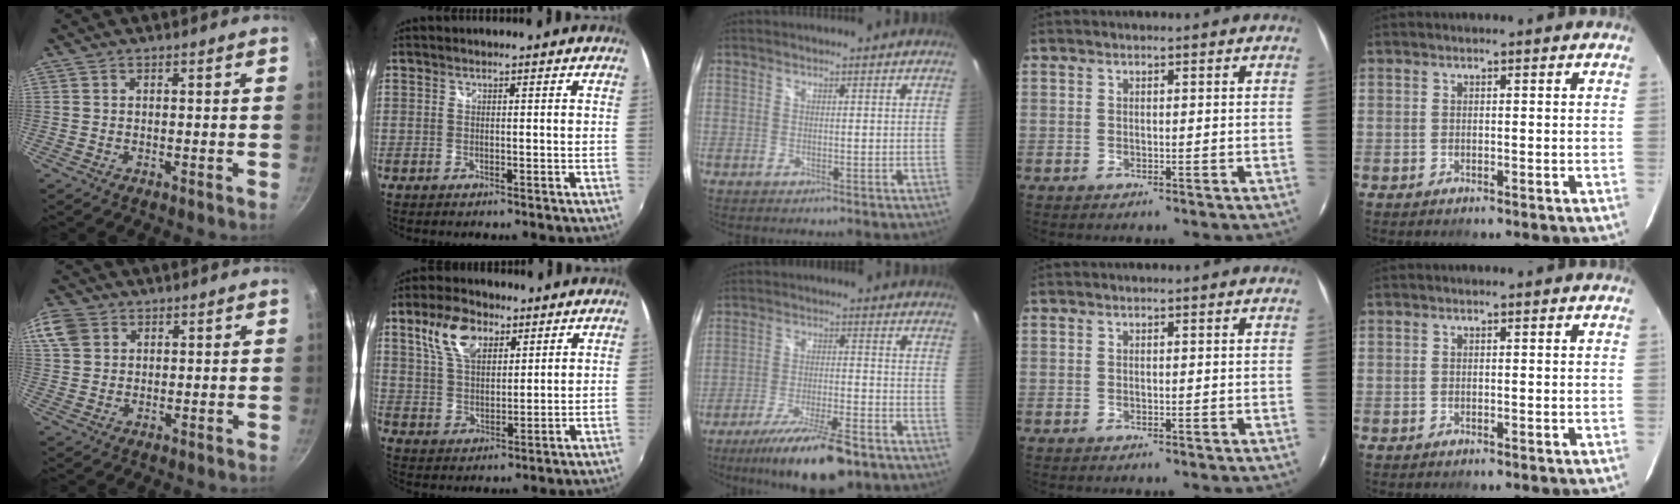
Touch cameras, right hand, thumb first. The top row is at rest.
{"thumb": {"total": 8.4, "force": [3.5, 6.5, 4.0], "torque": [-0.084, 0.010, 0.066]}, "index": {"total": 9.8, "force": [5.2, 5.4, 6.3], "torque": [-0.124, 0.020, 0.100]}, "middle": {"total": 14.1, "force": [-10.5, 3.3, 8.9], "torque": [-0.175, -0.025, -0.171]}}